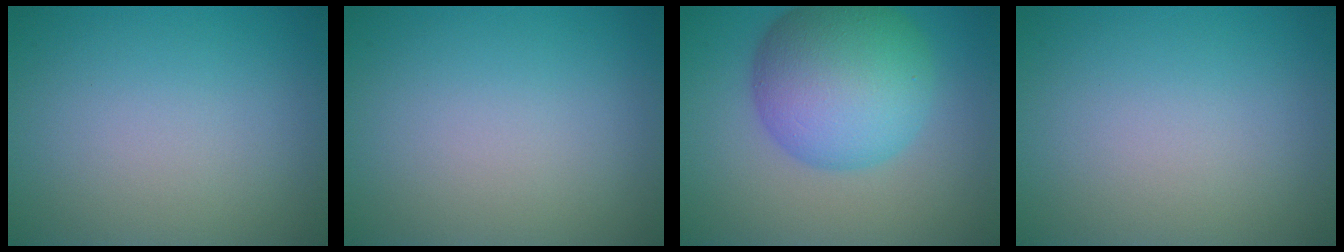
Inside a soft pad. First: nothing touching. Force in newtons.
{"total": 0.0}
{"total": 10.0, "press": 10.0, "slide": 0.3}
{"total": 0.0}